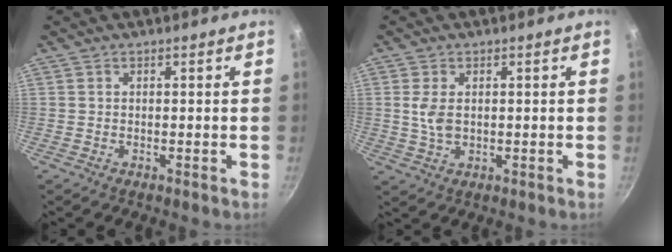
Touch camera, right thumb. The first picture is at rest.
{"total": 4.4, "force": [0.6, 2.8, 3.4], "torque": [-0.068, -0.003, 0.014]}